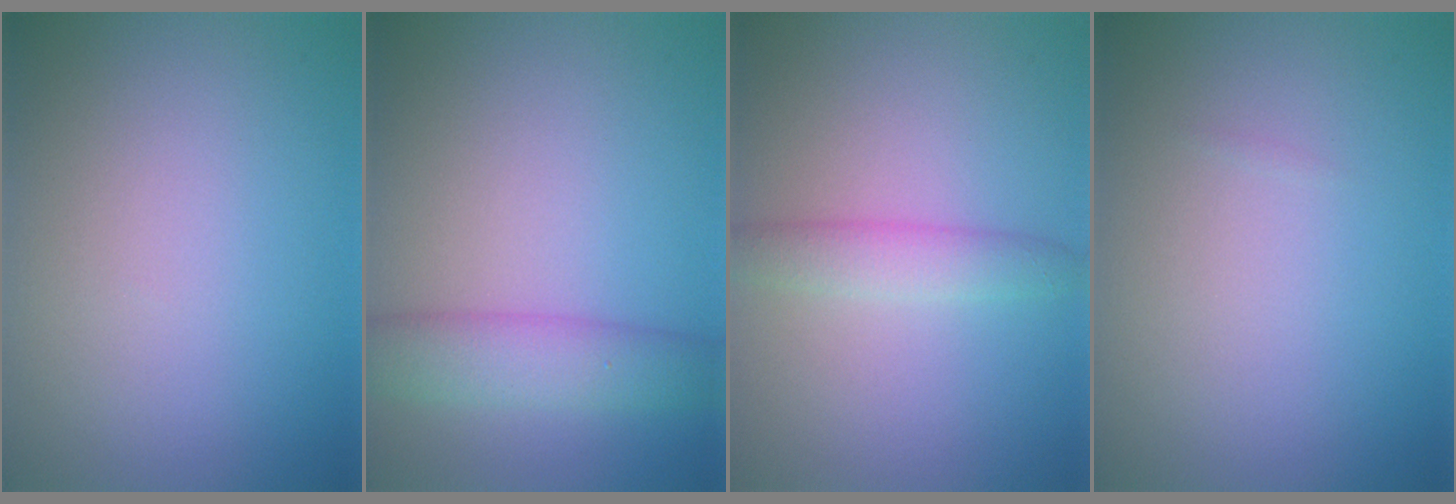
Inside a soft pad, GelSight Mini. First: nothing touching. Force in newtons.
{"total": 4.3, "press": 4.3, "slide": 0.1}
{"total": 2.4, "press": 2.4, "slide": 0.1}
{"total": 0.0}